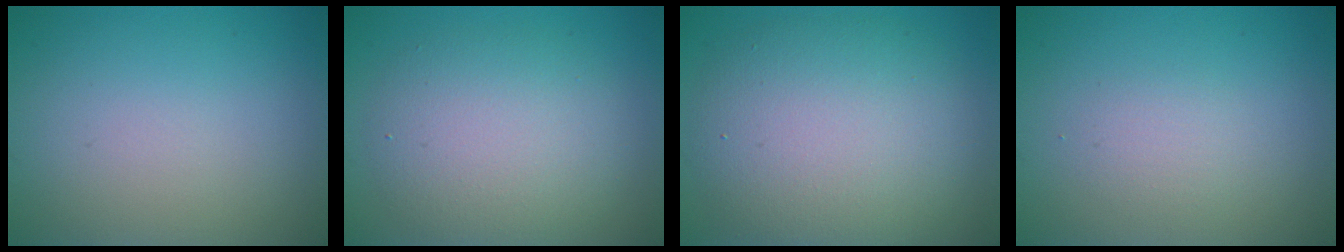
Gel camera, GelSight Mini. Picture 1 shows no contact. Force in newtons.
{"total": 5.6, "press": 5.6, "slide": 0.3}
{"total": 8.8, "press": 8.8, "slide": 0.3}
{"total": 1.4, "press": 1.4, "slide": 0.1}